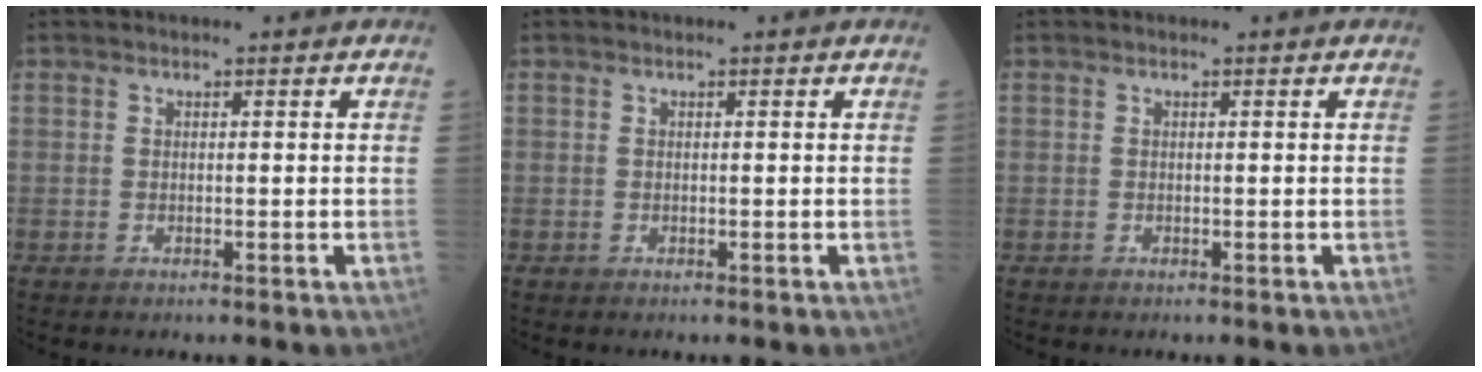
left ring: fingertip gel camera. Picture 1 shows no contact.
{"total": 0.0}
{"total": 0.0}